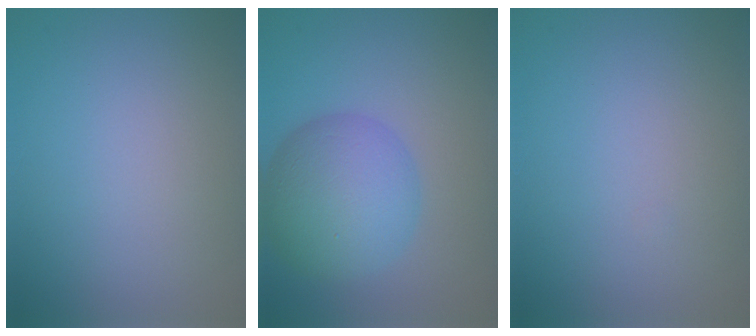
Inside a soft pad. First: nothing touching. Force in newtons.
{"total": 7.1, "press": 7.1, "slide": 0.2}
{"total": 0.0}